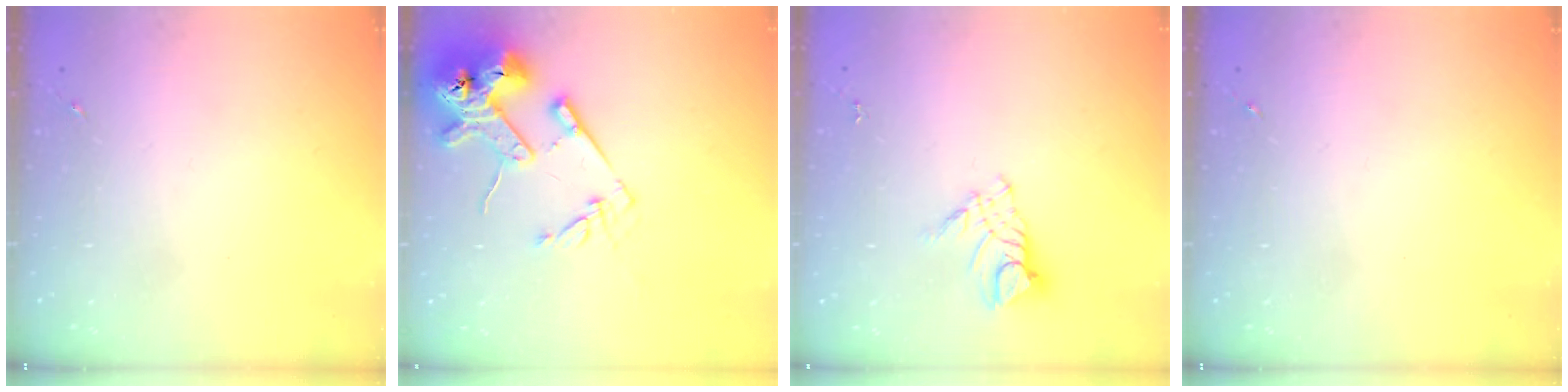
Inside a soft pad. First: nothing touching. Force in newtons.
{"total": 16.8, "press": 16.7, "slide": 1.9}
{"total": 8.9, "press": 8.9, "slide": 0.8}
{"total": 0.0}